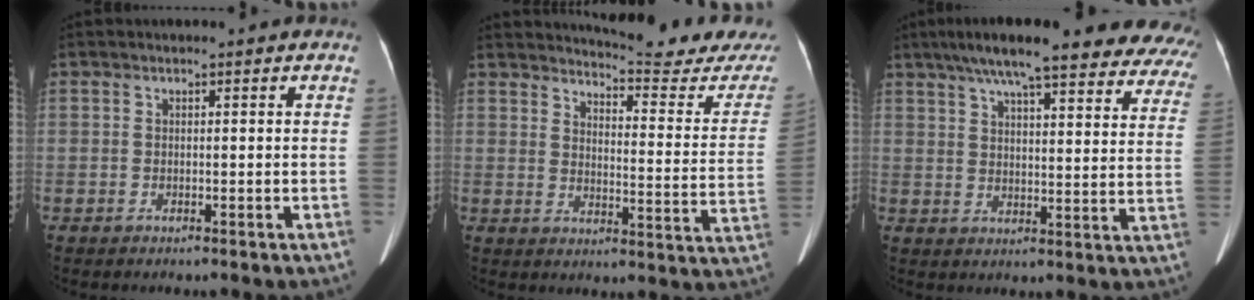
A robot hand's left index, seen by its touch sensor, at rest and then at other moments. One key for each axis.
{"total": 19.2, "fx": 18.6, "fy": 0.0, "fz": 4.5, "tx": -0.067, "ty": -0.122, "tz": 0.213}
{"total": 27.6, "fx": 23.2, "fy": 4.9, "fz": 14.3, "tx": -0.196, "ty": -0.009, "tz": 0.274}